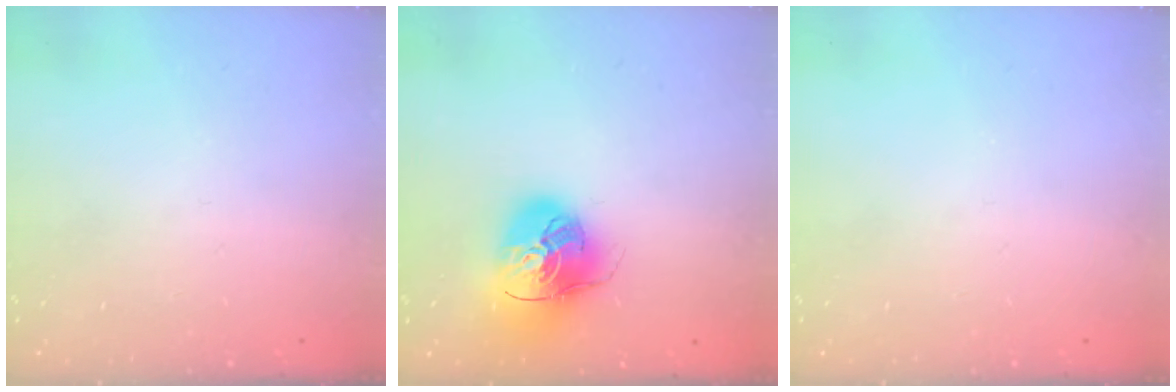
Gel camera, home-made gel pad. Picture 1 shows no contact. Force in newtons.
{"total": 16.4, "press": 16.2, "slide": 2.5}
{"total": 0.0}